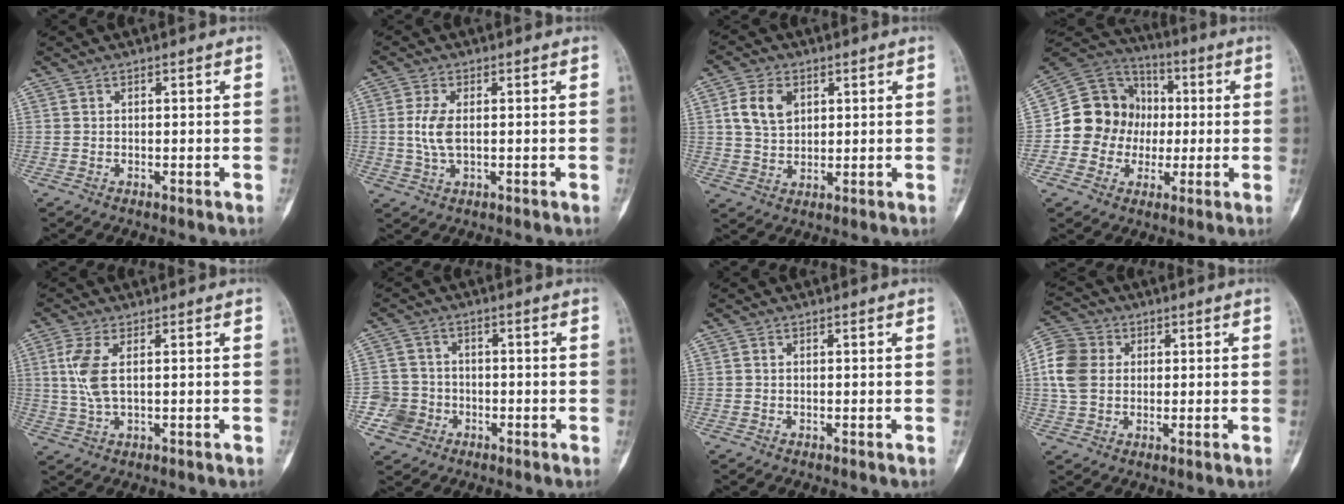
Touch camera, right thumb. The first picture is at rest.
{"total": 5.0, "force": [0.3, 2.3, 4.4], "torque": [-0.104, -0.002, 0.006]}
{"total": 7.2, "force": [2.3, 5.0, 4.6], "torque": [-0.076, -0.006, 0.044]}
{"total": 14.8, "force": [-0.8, 13.7, 5.7], "torque": [-0.058, 0.034, -0.016]}
{"total": 5.9, "force": [1.1, 2.1, 5.4], "torque": [-0.144, 0.001, 0.025]}
{"total": 5.8, "force": [-2.2, 5.3, 0.9], "torque": [0.007, 0.017, -0.041]}
{"total": 0.0}
{"total": 9.5, "force": [1.1, 7.8, 5.4], "torque": [-0.102, 0.011, 0.012]}